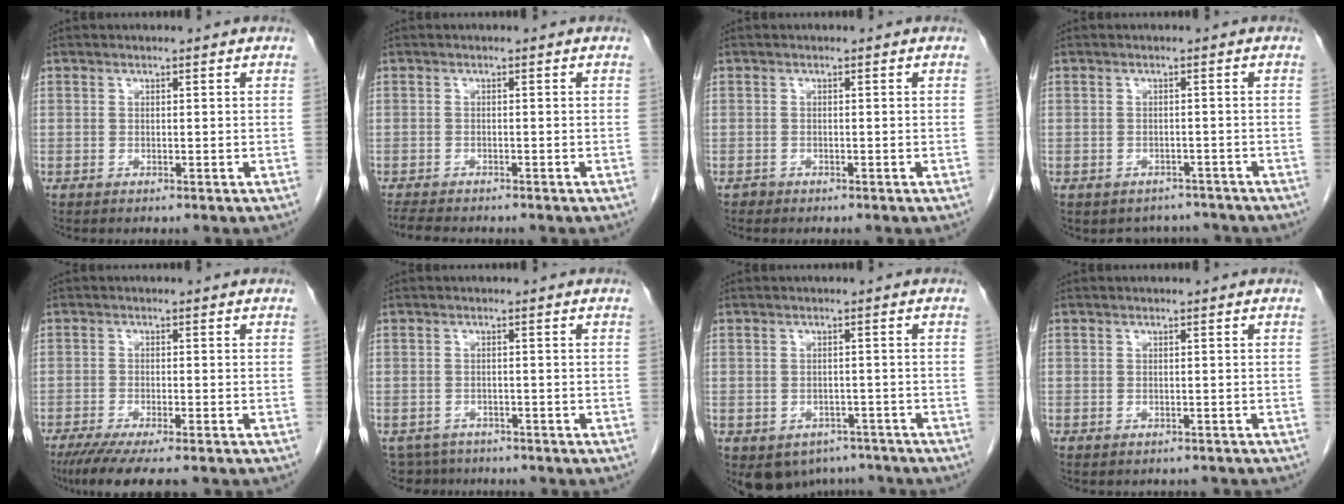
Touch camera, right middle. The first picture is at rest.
{"total": 4.7, "force": [-4.2, 0.9, 1.9], "torque": [-0.033, -0.013, -0.067]}
{"total": 0.5, "force": [-0.4, 0.3, -0.1], "torque": [-0.006, 0.000, -0.009]}
{"total": 4.0, "force": [-3.4, 2.0, -0.3], "torque": [0.009, 0.013, -0.043]}
{"total": 8.7, "force": [-6.9, 0.8, 5.3], "torque": [-0.077, -0.020, -0.108]}
{"total": 4.7, "force": [-4.0, 2.4, -0.2], "torque": [0.006, -0.001, -0.062]}
{"total": 7.3, "force": [-4.9, 5.2, 1.4], "torque": [-0.020, 0.007, -0.058]}
{"total": 2.3, "force": [-2.1, 0.9, 0.4], "torque": [-0.010, -0.002, -0.025]}